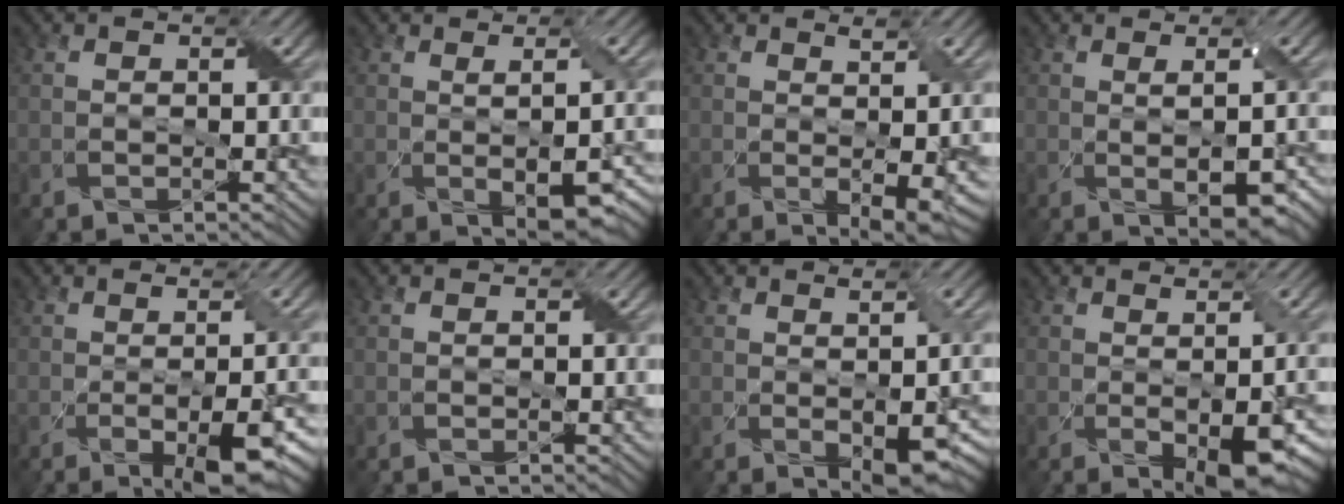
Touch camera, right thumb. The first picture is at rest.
{"total": 4.9, "force": [-0.7, 1.7, 4.5], "torque": [-0.067, -0.009, 0.008]}
{"total": 3.6, "force": [0.5, 0.7, 3.5], "torque": [-0.061, -0.005, 0.013]}
{"total": 4.0, "force": [-0.3, 1.3, 3.8], "torque": [-0.061, -0.008, 0.009]}
{"total": 8.8, "force": [-2.6, 2.5, 8.1], "torque": [-0.111, -0.015, -0.027]}
{"total": 0.0}
{"total": 5.1, "force": [-0.6, 1.5, 4.8], "torque": [-0.072, -0.011, 0.003]}
{"total": 6.5, "force": [-1.3, 2.1, 6.1], "torque": [-0.086, -0.011, -0.002]}